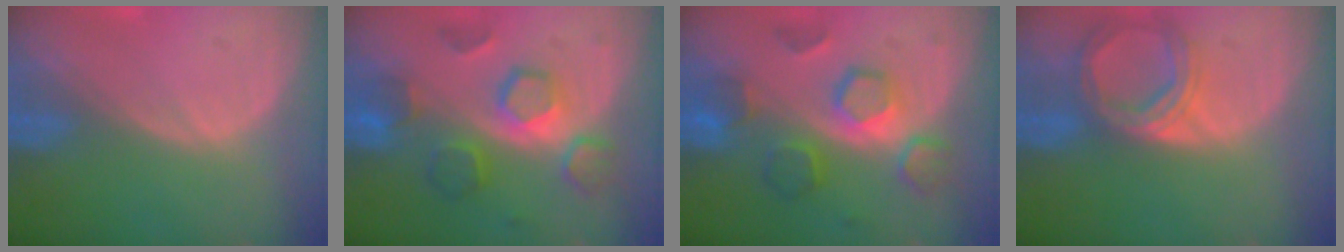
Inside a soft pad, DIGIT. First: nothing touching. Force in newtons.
{"total": 8.3, "press": 8.1, "slide": 2.0}
{"total": 8.3, "press": 8.1, "slide": 2.0}
{"total": 6.7, "press": 6.2, "slide": 2.7}